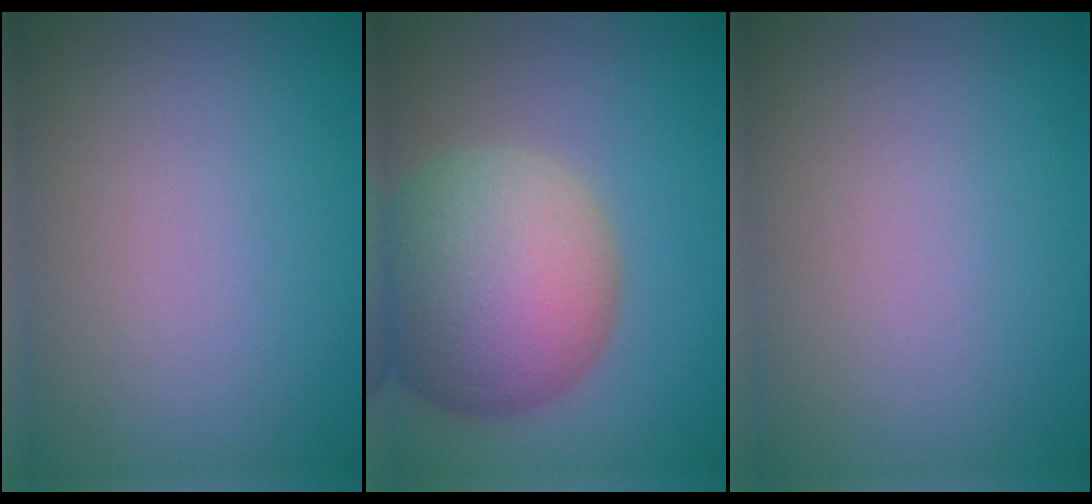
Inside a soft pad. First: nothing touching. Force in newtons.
{"total": 11.1, "press": 11.1, "slide": 0.6}
{"total": 0.0}